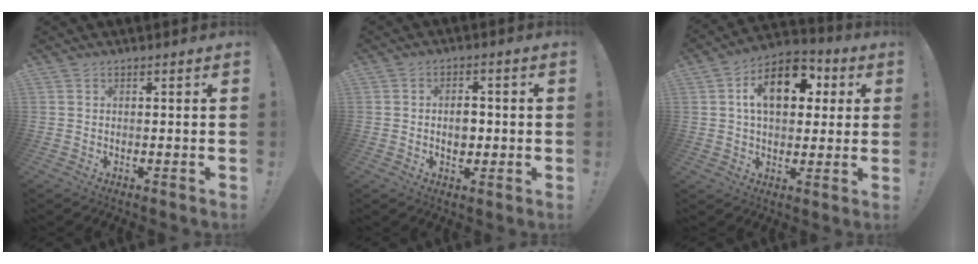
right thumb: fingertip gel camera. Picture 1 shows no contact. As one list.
[{"total": 5.0, "force": [-0.7, 3.6, 3.3], "torque": [-0.040, 0.003, -0.016]}, {"total": 15.6, "force": [4.1, 9.5, 11.6], "torque": [-0.173, 0.005, 0.074]}]